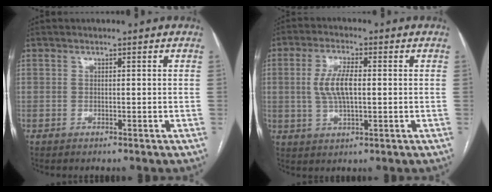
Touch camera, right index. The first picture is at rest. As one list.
[{"total": 6.8, "force": [0.5, 2.2, 6.4], "torque": [-0.137, 0.007, 0.012]}]